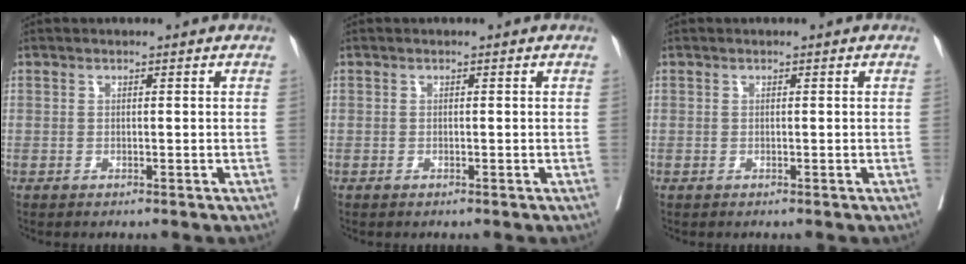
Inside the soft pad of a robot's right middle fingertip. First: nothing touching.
{"total": 0.0}
{"total": 0.0}